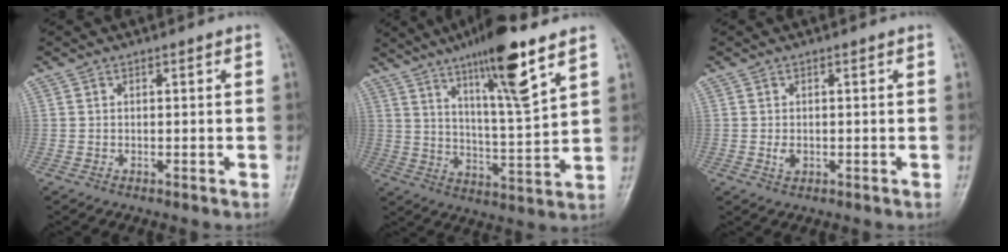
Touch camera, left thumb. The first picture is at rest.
{"total": 15.2, "force": [9.2, 1.9, 11.9], "torque": [-0.196, -0.051, 0.158]}
{"total": 1.5, "force": [-0.2, 1.1, 1.0], "torque": [-0.018, -0.002, -0.002]}